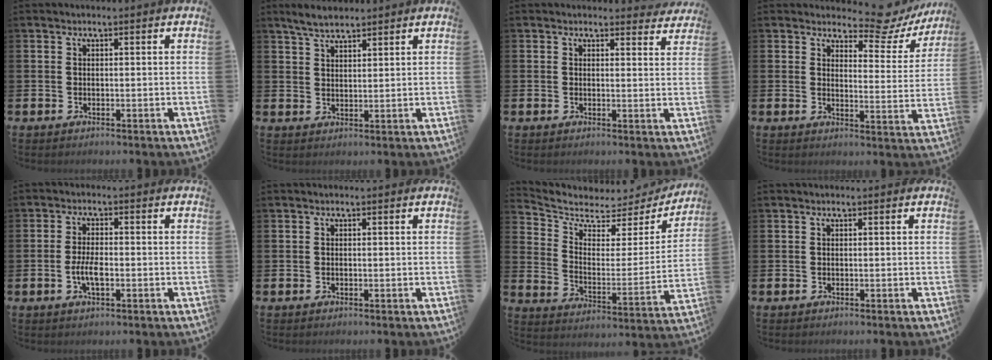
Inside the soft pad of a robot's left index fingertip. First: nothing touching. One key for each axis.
{"total": 4.2, "fx": 3.8, "fy": 0.9, "fz": 1.5, "tx": -0.034, "ty": -0.006, "tz": 0.069}
{"total": 2.1, "fx": 2.0, "fy": 0.6, "fz": 0.0, "tx": 0.004, "ty": -0.010, "tz": 0.034}
{"total": 6.6, "fx": 5.9, "fy": 2.1, "fz": 2.2, "tx": -0.035, "ty": -0.043, "tz": 0.095}
{"total": 3.5, "fx": -0.8, "fy": 1.3, "fz": 3.2, "tx": -0.059, "ty": -0.001, "tz": -0.018}
{"total": 0.0}
{"total": 5.1, "fx": 4.4, "fy": 2.3, "fz": 0.9, "tx": -0.054, "ty": -0.045, "tz": 0.068}
{"total": 0.0}